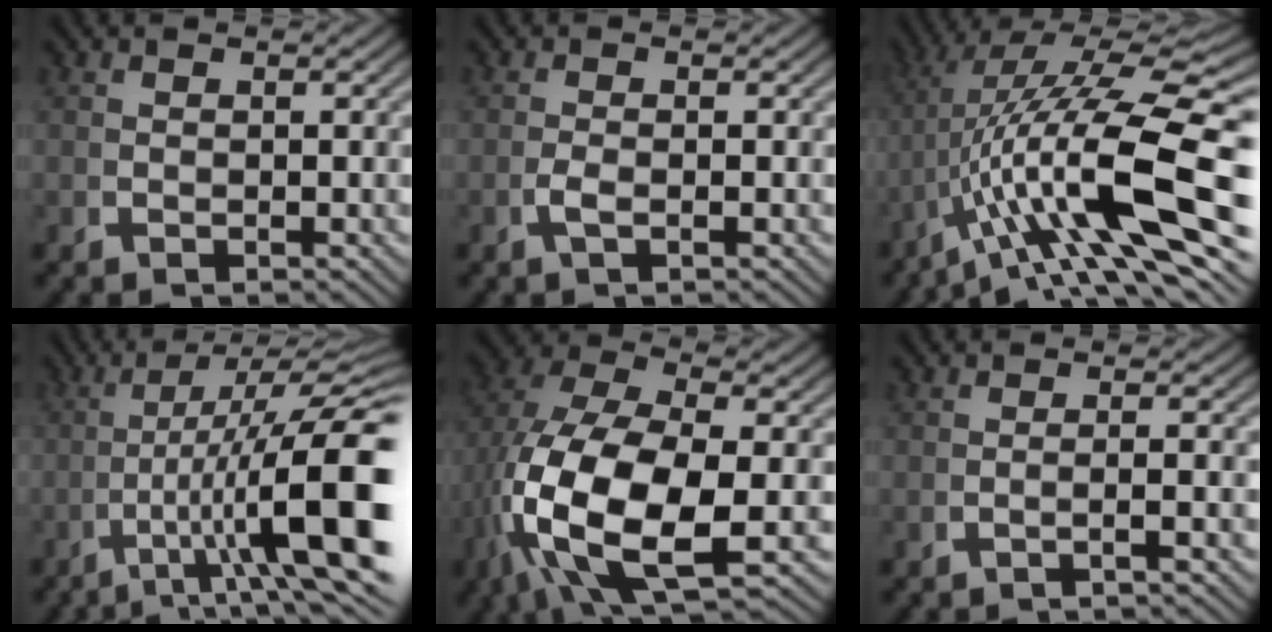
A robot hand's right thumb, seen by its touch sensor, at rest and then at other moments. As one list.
[{"total": 0.9, "force": [-0.3, -0.1, 0.9], "torque": [-0.025, -0.001, -0.004]}, {"total": 13.6, "force": [-1.2, 4.9, 12.6], "torque": [-0.229, -0.018, 0.010]}, {"total": 12.6, "force": [-1.3, 4.9, 11.5], "torque": [-0.199, -0.031, 0.003]}, {"total": 13.8, "force": [-1.7, 7.4, 11.4], "torque": [-0.282, -0.066, 0.015]}, {"total": 1.7, "force": [-0.8, -0.3, 1.4], "torque": [-0.028, 0.010, -0.018]}]